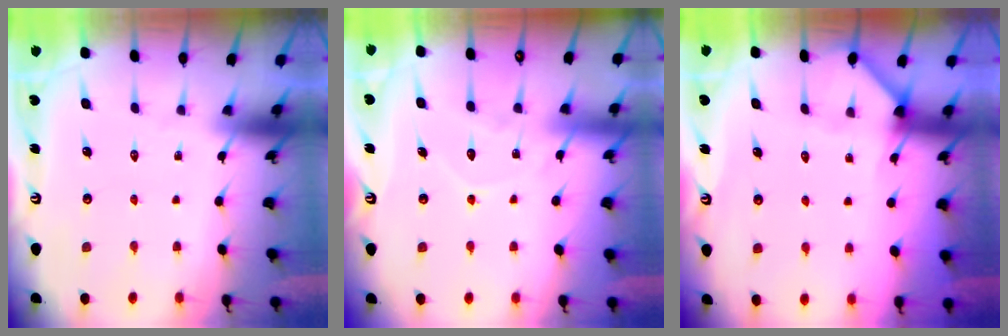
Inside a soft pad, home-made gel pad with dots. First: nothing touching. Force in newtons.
{"total": 9.1, "press": 9.1, "slide": 0.9}
{"total": 3.3, "press": 3.3, "slide": 0.3}